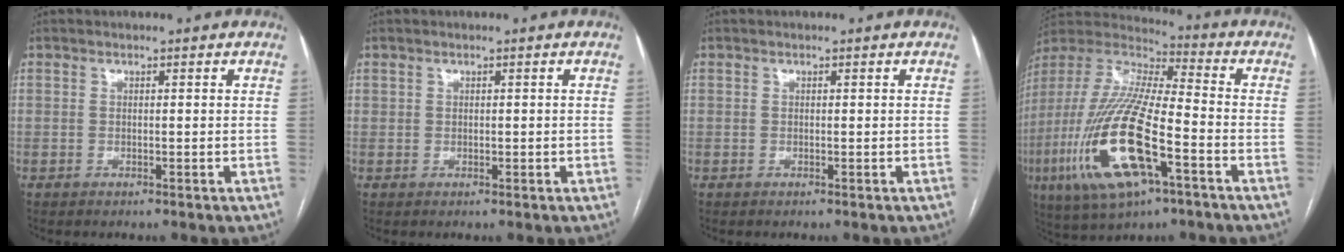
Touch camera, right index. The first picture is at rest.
{"total": 0.7, "force": [0.4, 0.6, 0.3], "torque": [-0.001, 0.003, 0.007]}
{"total": 0.0}
{"total": 22.1, "force": [-7.9, 5.0, 20.1], "torque": [-0.466, -0.037, -0.142]}